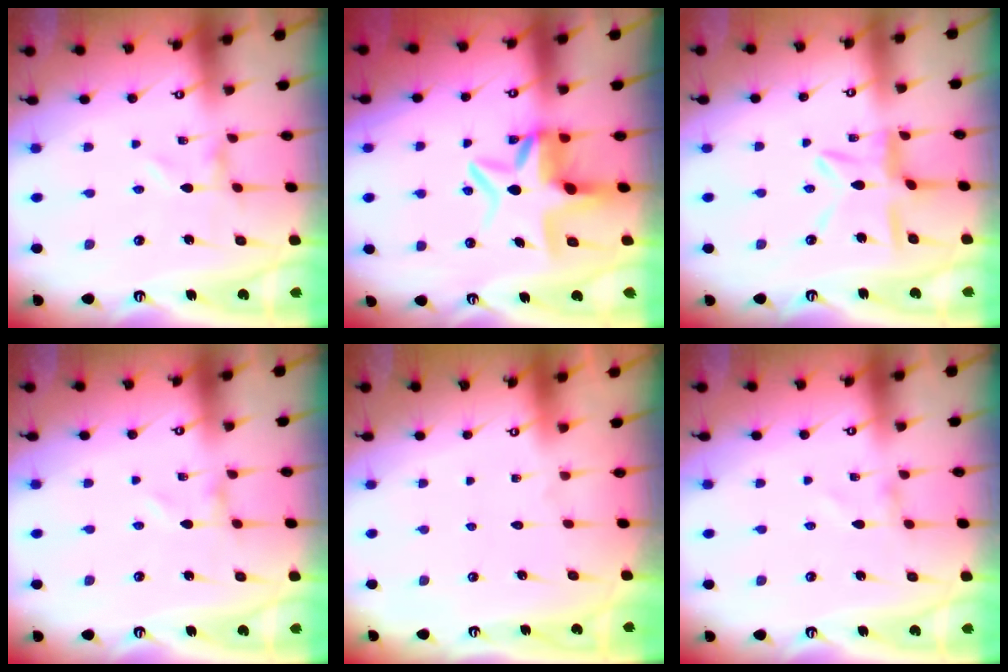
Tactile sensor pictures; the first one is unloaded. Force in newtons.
{"total": 9.8, "press": 9.3, "slide": 3.2}
{"total": 9.9, "press": 9.9, "slide": 0.9}
{"total": 0.0}
{"total": 1.8, "press": 1.8, "slide": 0.1}
{"total": 1.0, "press": 1.0, "slide": 0.1}